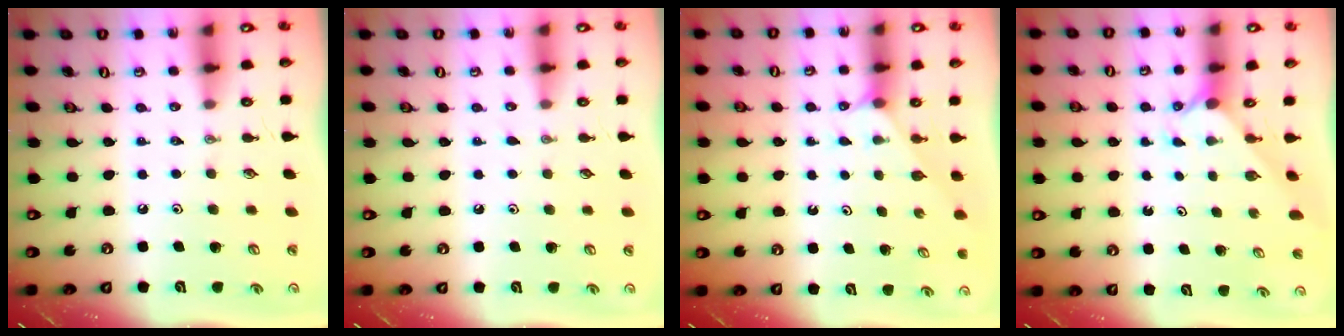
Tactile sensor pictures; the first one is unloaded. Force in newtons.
{"total": 2.1, "press": 2.1, "slide": 0.3}
{"total": 1.7, "press": 1.7, "slide": 0.3}
{"total": 2.1, "press": 2.0, "slide": 0.3}